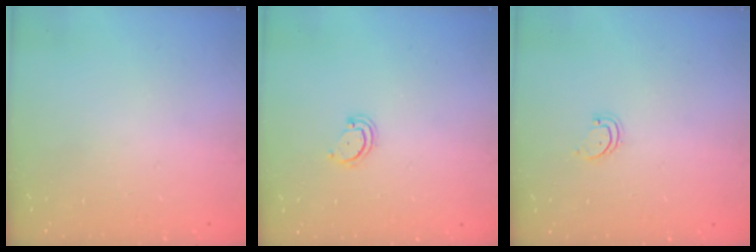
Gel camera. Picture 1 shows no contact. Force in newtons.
{"total": 2.6, "press": 2.6, "slide": 0.3}
{"total": 1.9, "press": 1.9, "slide": 0.2}